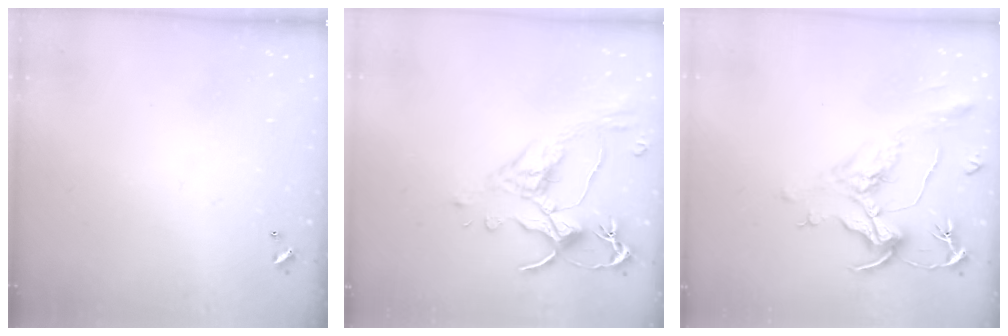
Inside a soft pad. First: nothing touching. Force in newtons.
{"total": 2.5, "press": 2.1, "slide": 1.2}
{"total": 2.0, "press": 1.5, "slide": 1.3}